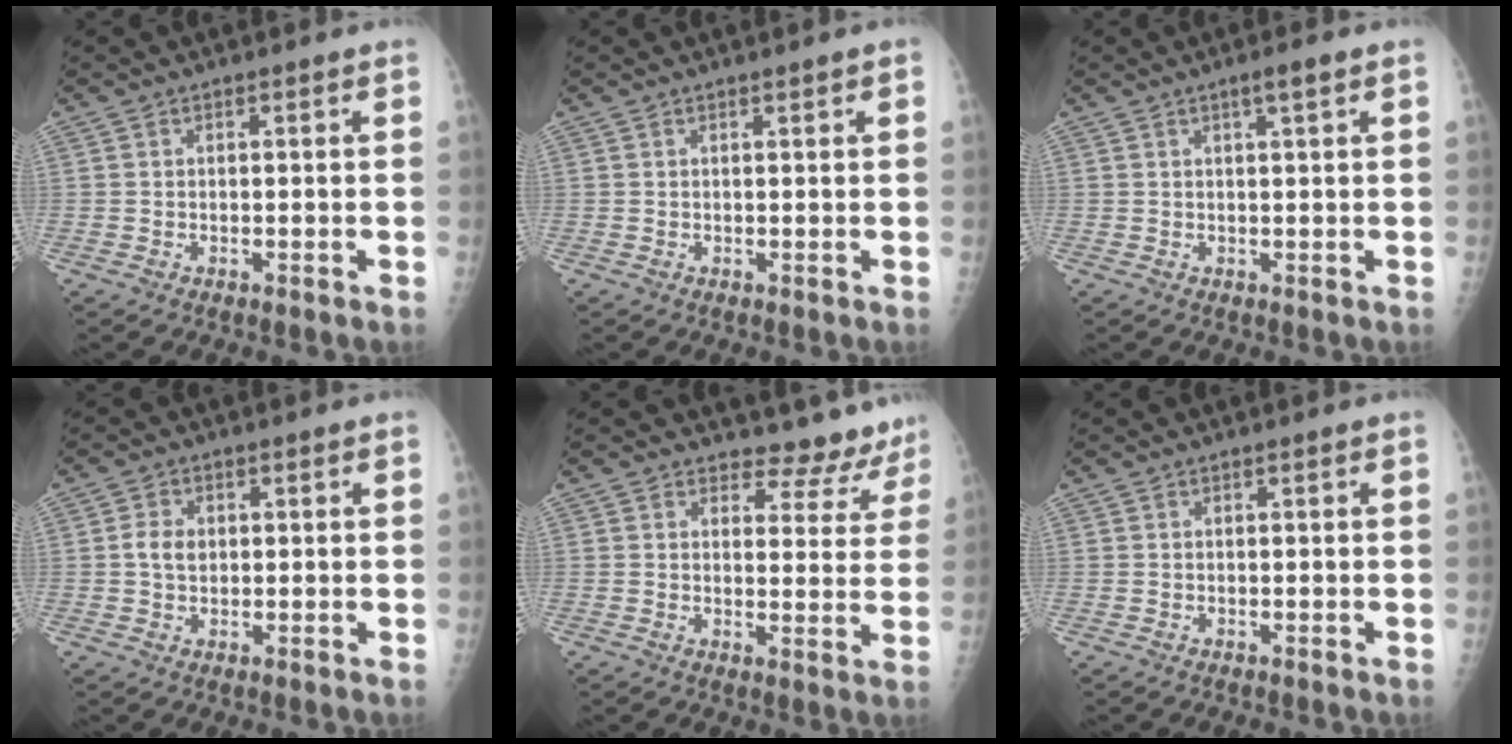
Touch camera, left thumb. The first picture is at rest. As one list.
[{"total": 1.0, "force": [0.6, 0.1, 0.8], "torque": [-0.010, 0.000, 0.008]}, {"total": 2.5, "force": [1.3, 0.2, 2.1], "torque": [-0.036, -0.003, 0.022]}, {"total": 3.7, "force": [0.4, 2.8, 2.4], "torque": [-0.036, 0.001, 0.005]}, {"total": 8.5, "force": [7.9, 3.0, -0.7], "torque": [0.050, -0.063, 0.074]}, {"total": 0.0}]